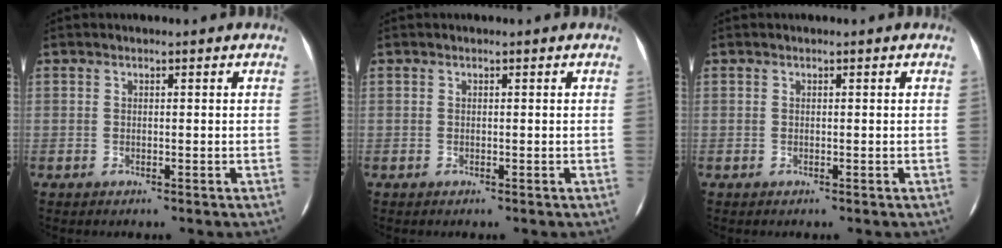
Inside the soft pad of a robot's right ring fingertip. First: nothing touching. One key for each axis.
{"total": 0.0}
{"total": 0.0}